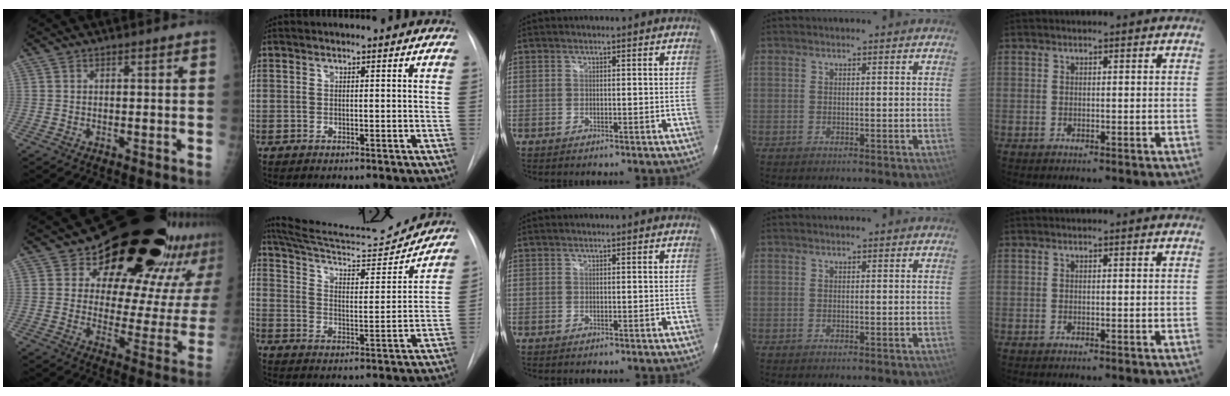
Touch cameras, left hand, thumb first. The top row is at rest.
{"thumb": {"total": 28.9, "force": [20.6, 12.2, 16.1], "torque": [-0.189, -0.108, 0.269]}, "index": {"total": 18.8, "force": [18.1, 1.3, 5.1], "torque": [-0.086, -0.027, 0.269]}}